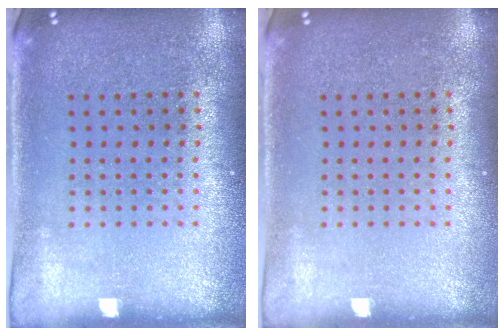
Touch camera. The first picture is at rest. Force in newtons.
{"total": 0.0}